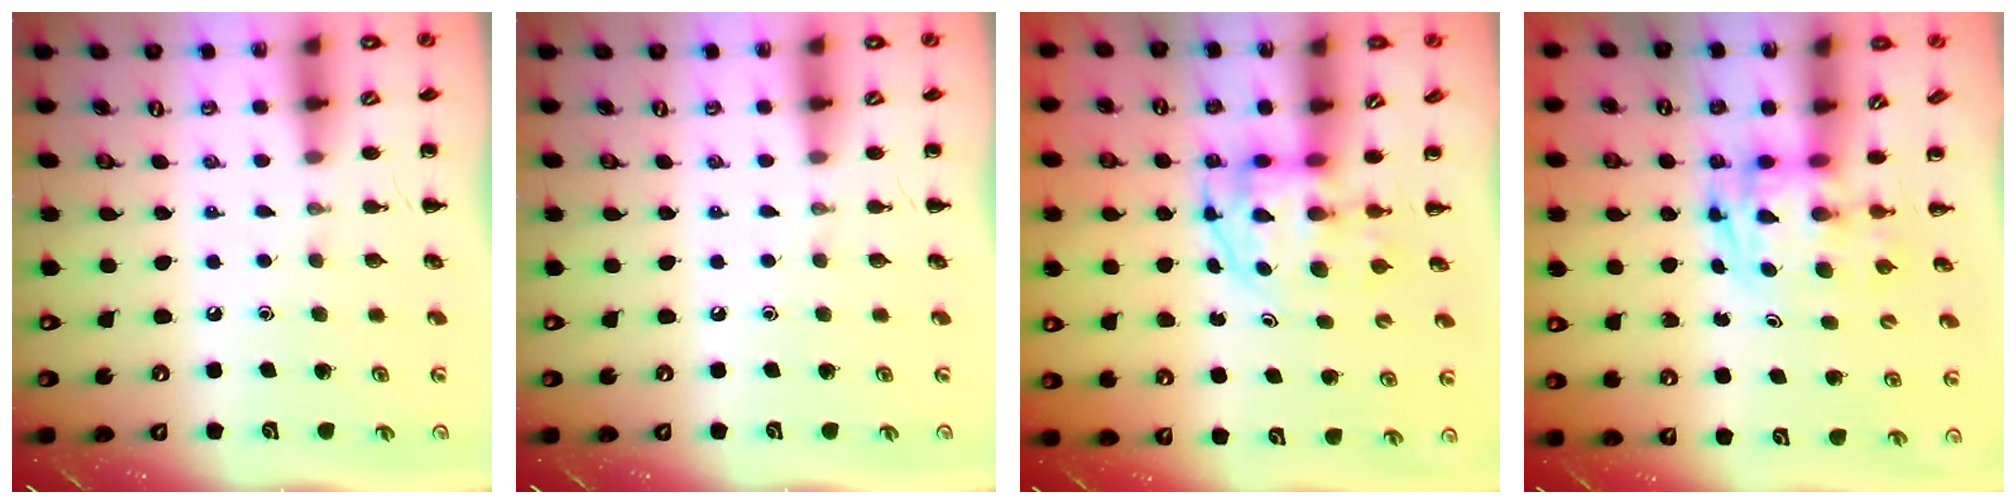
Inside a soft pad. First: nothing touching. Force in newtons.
{"total": 0.0}
{"total": 3.5, "press": 3.4, "slide": 0.5}
{"total": 2.8, "press": 2.7, "slide": 0.5}